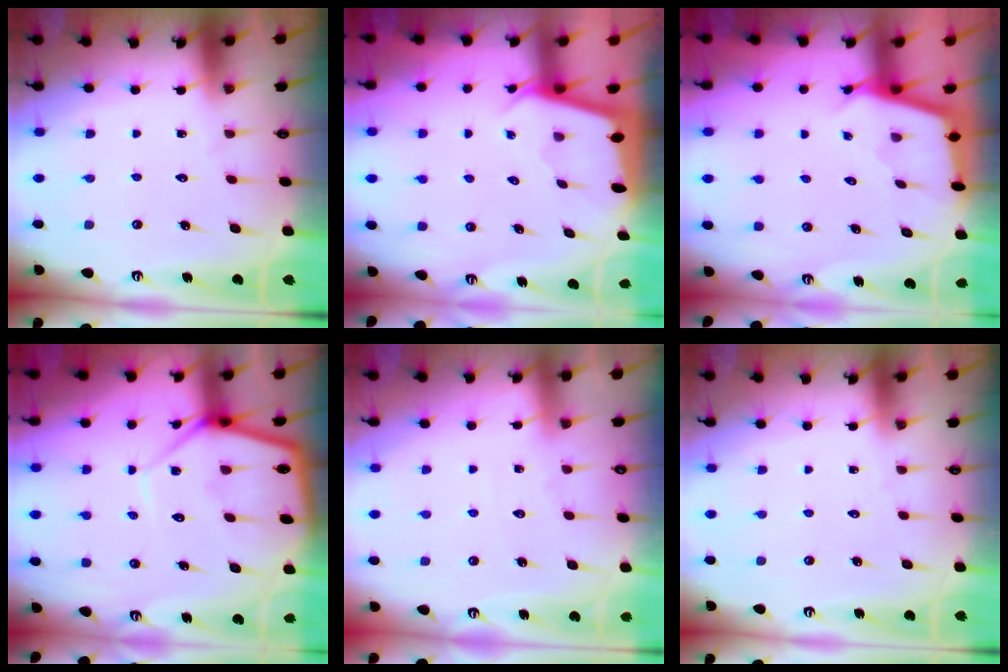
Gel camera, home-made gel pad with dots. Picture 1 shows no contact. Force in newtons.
{"total": 2.0, "press": 2.0, "slide": 0.2}
{"total": 2.5, "press": 2.5, "slide": 0.2}
{"total": 11.1, "press": 11.0, "slide": 1.0}
{"total": 3.9, "press": 3.9, "slide": 0.4}
{"total": 0.0}